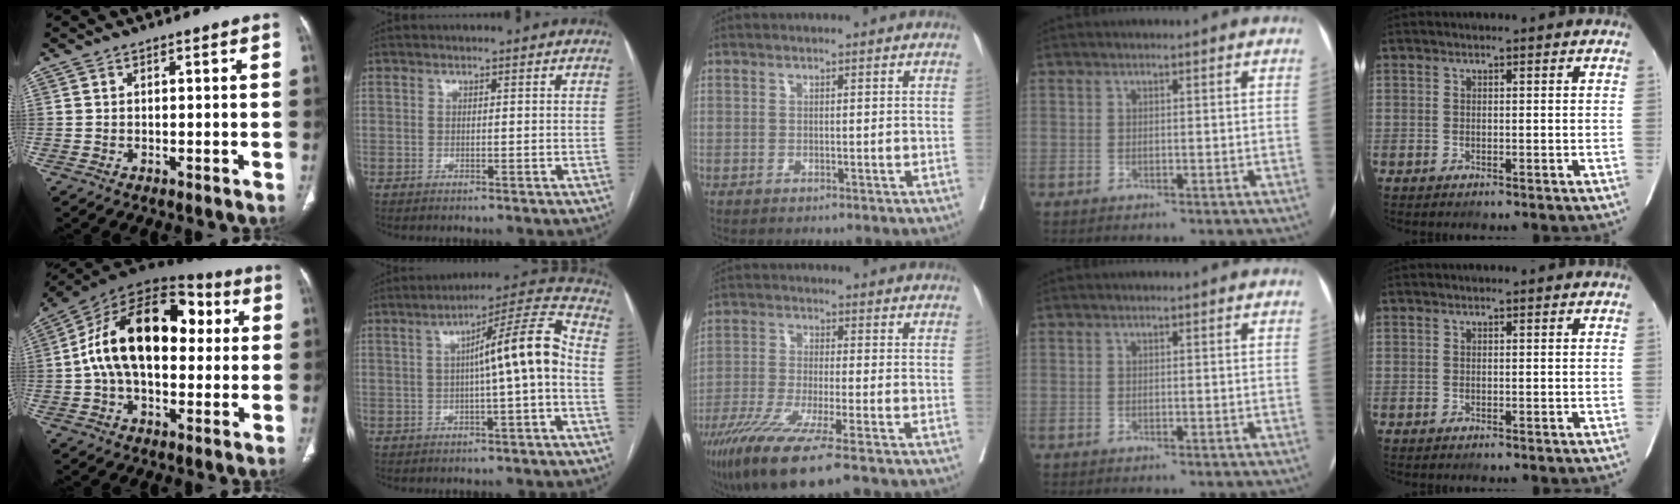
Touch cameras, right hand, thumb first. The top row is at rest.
{"thumb": {"total": 22.1, "force": [2.7, 13.2, 17.5], "torque": [-0.276, 0.038, 0.034]}, "index": {"total": 10.8, "force": [-0.4, 0.1, 10.7], "torque": [-0.159, 0.028, -0.010]}, "middle": {"total": 12.7, "force": [-8.3, 0.4, 9.5], "torque": [-0.174, -0.039, -0.142]}}